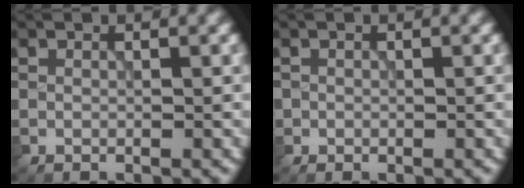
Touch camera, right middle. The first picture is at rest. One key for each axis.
{"total": 0.6, "fx": -0.2, "fy": 0.6, "fz": -0.1, "tx": 0.006, "ty": -0.004, "tz": -0.005}